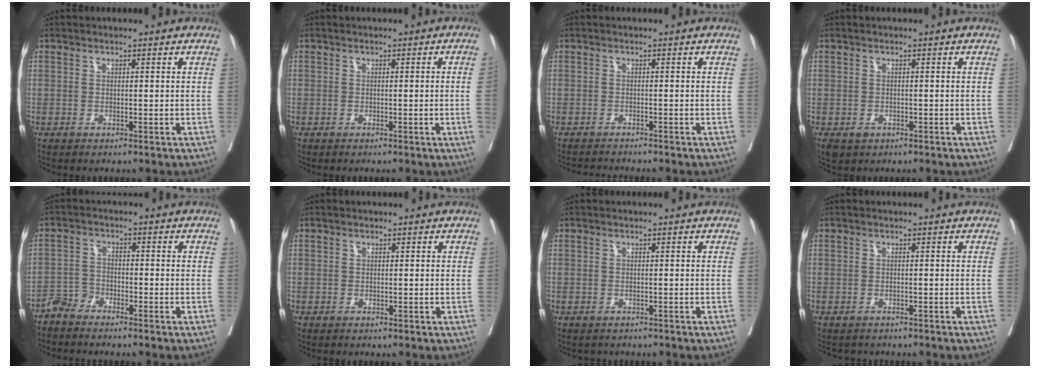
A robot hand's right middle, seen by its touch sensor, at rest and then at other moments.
{"total": 1.9, "force": [-0.2, -0.7, 1.8], "torque": [-0.023, -0.003, -0.001]}
{"total": 3.1, "force": [-3.1, -0.5, 0.5], "torque": [0.001, -0.013, -0.049]}
{"total": 2.8, "force": [-1.6, 2.0, 1.1], "torque": [-0.018, -0.004, -0.020]}
{"total": 2.7, "force": [-2.7, 0.5, 0.0], "torque": [0.003, -0.005, -0.056]}
{"total": 0.0}
{"total": 1.3, "force": [-1.1, 0.6, 0.1], "torque": [-0.010, -0.002, -0.016]}
{"total": 3.0, "force": [-2.7, 1.2, 0.3], "torque": [-0.004, -0.002, -0.038]}